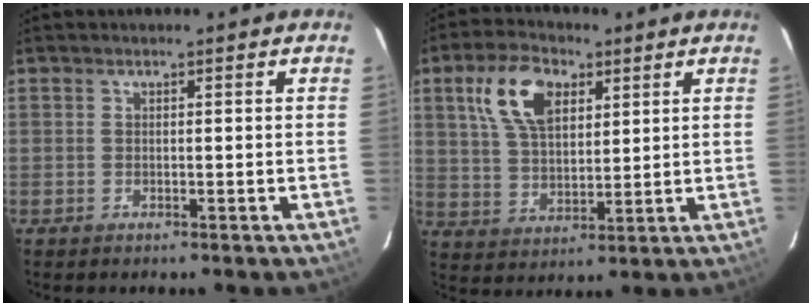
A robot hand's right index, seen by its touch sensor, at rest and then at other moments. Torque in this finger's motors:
{"motor_torque": [0.37, 0.23, 0.27, 0.11]}